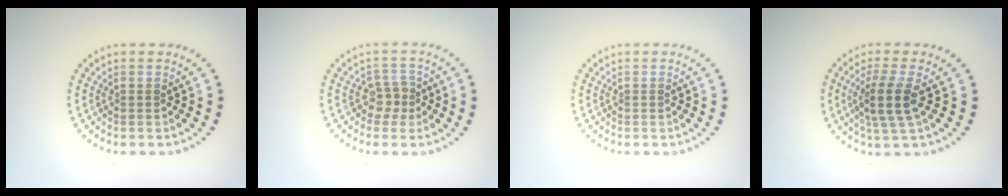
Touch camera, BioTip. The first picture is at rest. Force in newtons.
{"total": 1.9, "press": 1.5, "slide": 1.2}
{"total": 0.0}
{"total": 3.4, "press": 2.8, "slide": 1.9}